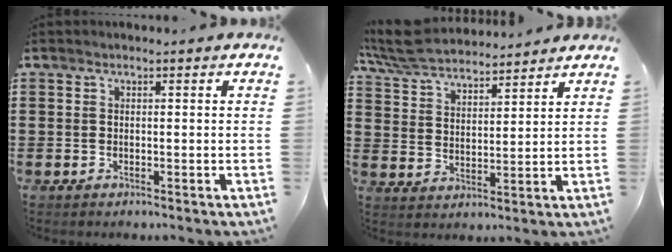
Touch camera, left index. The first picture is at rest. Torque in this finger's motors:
{"motor_torque": [0.90, 0.15, 0.64, 0.15]}